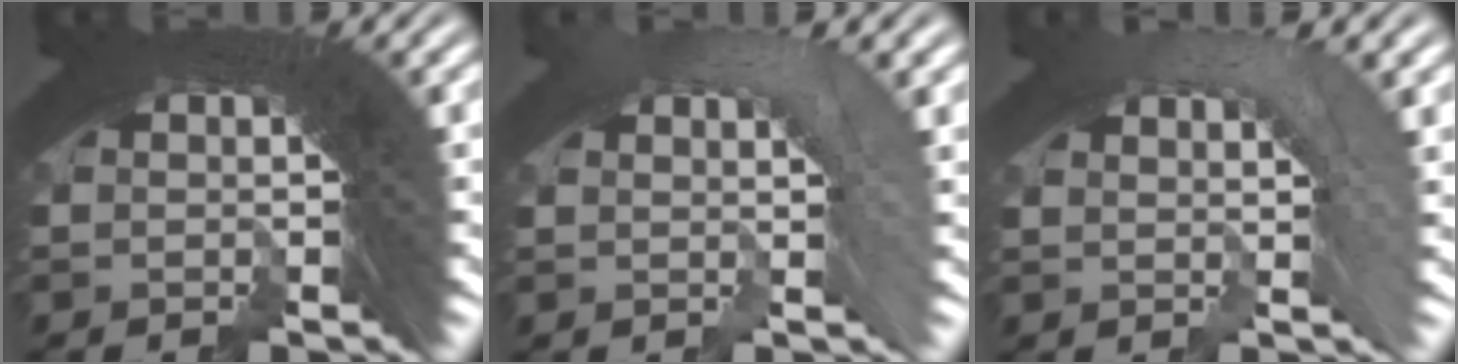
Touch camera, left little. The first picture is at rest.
{"total": 1.7, "force": [-1.6, 0.4, -0.1], "torque": [0.015, -0.001, -0.025]}
{"total": 1.7, "force": [-1.2, 1.1, 0.5], "torque": [-0.002, -0.003, -0.018]}